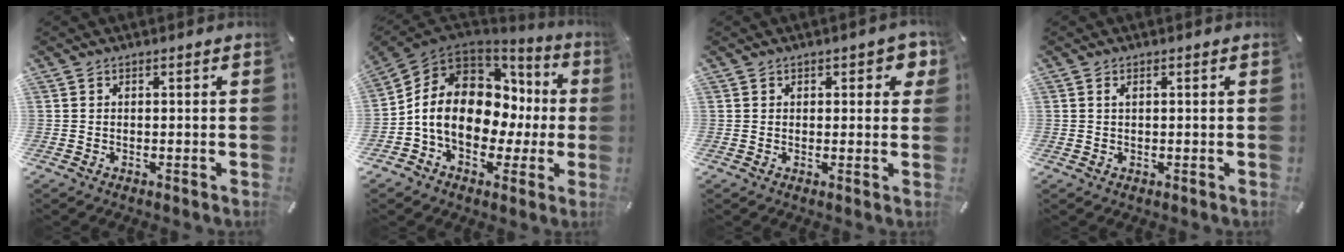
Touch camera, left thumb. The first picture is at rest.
{"total": 15.3, "force": [-0.1, 11.8, 9.8], "torque": [-0.189, -0.008, -0.002]}
{"total": 3.1, "force": [1.4, 1.9, 1.9], "torque": [-0.009, -0.004, 0.017]}
{"total": 1.0, "force": [0.4, 0.4, 0.9], "torque": [-0.018, 0.000, 0.006]}